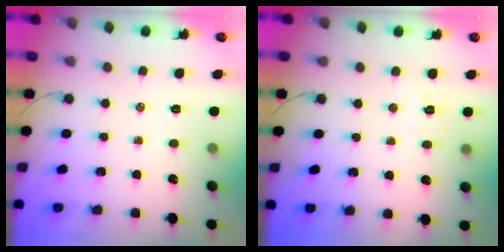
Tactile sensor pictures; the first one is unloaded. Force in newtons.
{"total": 2.7, "press": 2.6, "slide": 0.7}